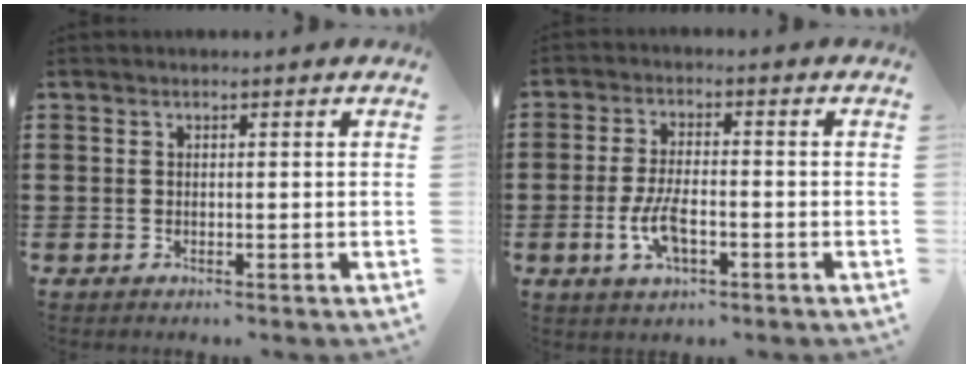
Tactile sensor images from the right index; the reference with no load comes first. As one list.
[{"total": 6.0, "force": [-1.9, 2.5, 5.1], "torque": [-0.120, -0.004, -0.041]}]